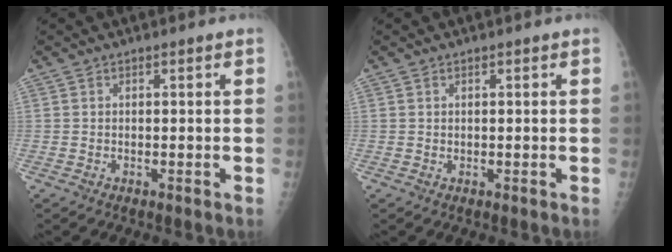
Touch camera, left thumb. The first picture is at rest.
{"total": 0.0}